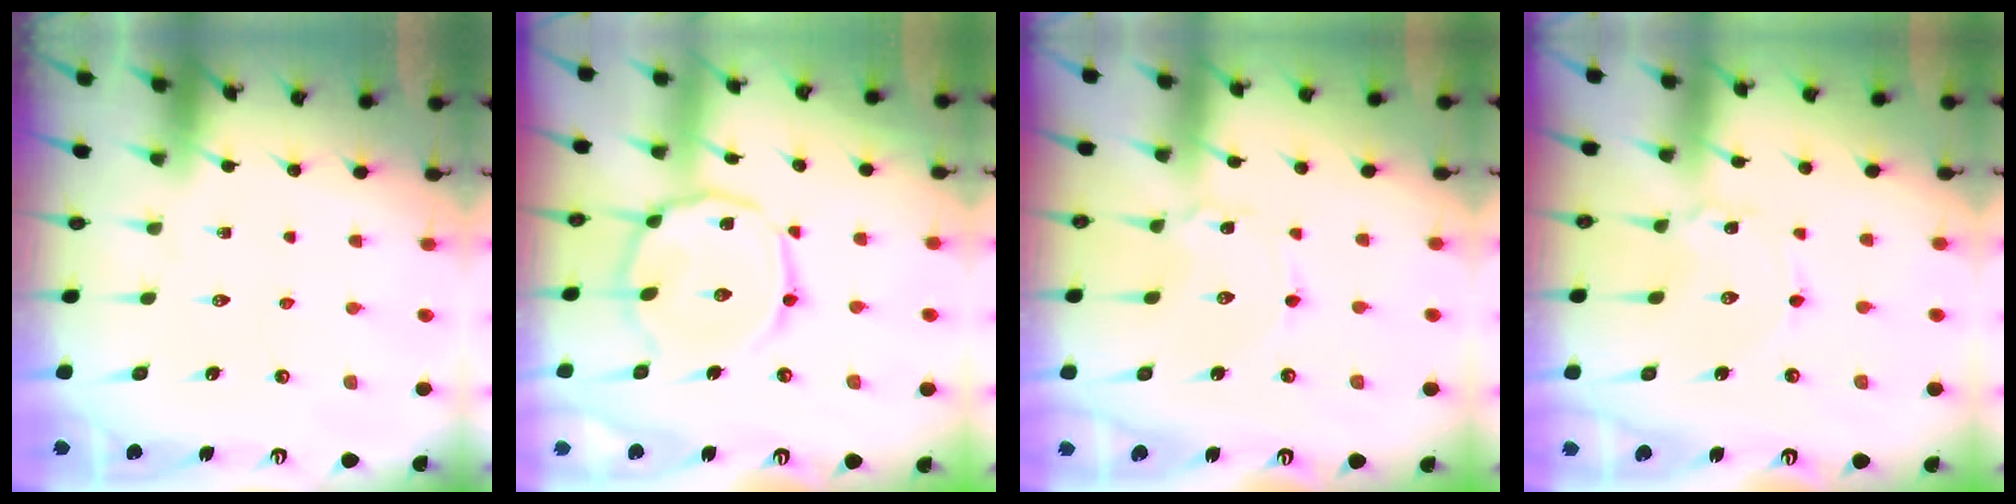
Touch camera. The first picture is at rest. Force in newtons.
{"total": 13.1, "press": 13.1, "slide": 0.9}
{"total": 2.7, "press": 2.7, "slide": 0.2}
{"total": 2.7, "press": 2.7, "slide": 0.2}